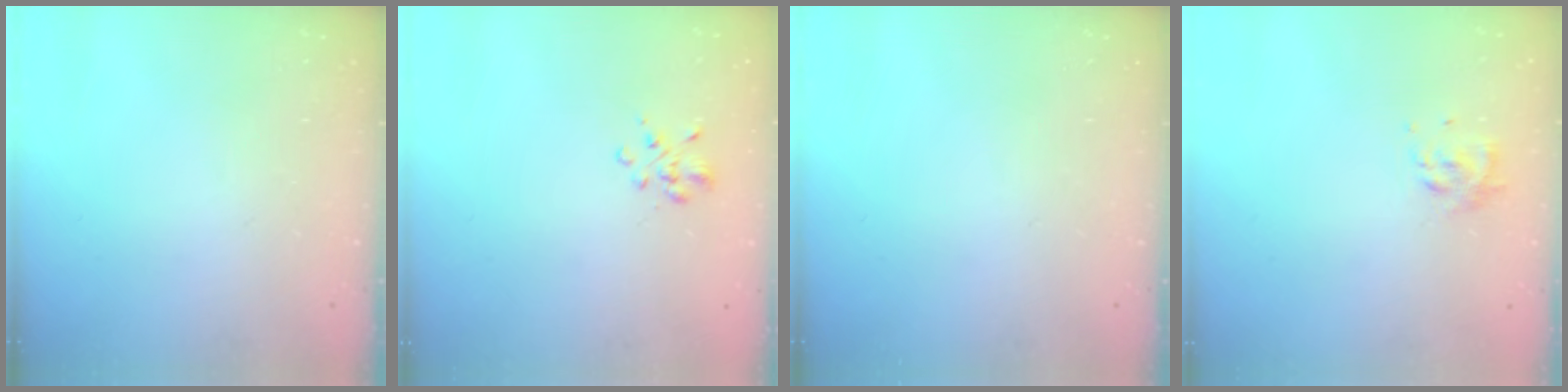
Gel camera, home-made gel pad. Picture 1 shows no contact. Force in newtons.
{"total": 1.9, "press": 1.7, "slide": 0.8}
{"total": 0.0}
{"total": 3.8, "press": 3.7, "slide": 0.9}